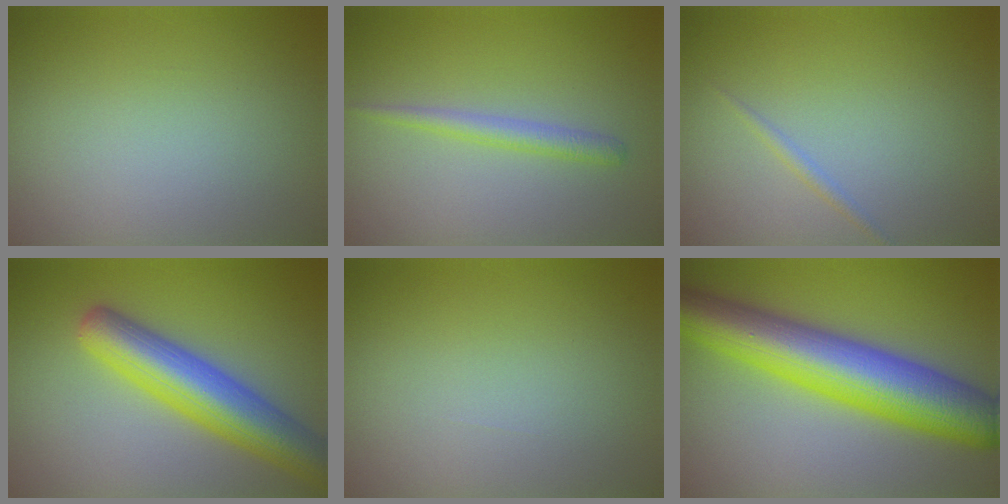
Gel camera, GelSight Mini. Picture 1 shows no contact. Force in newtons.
{"total": 1.7, "press": 1.7, "slide": 0.0}
{"total": 0.8, "press": 0.8, "slide": 0.1}
{"total": 7.8, "press": 7.8, "slide": 0.3}
{"total": 0.0}
{"total": 11.1, "press": 11.1, "slide": 0.2}